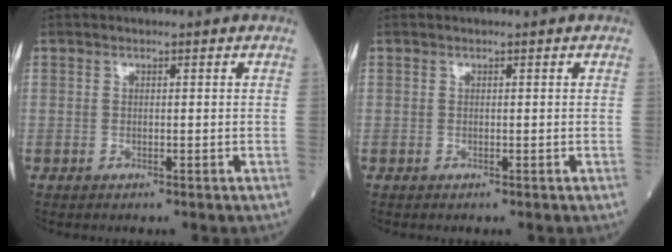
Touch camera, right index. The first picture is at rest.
{"total": 0.0}